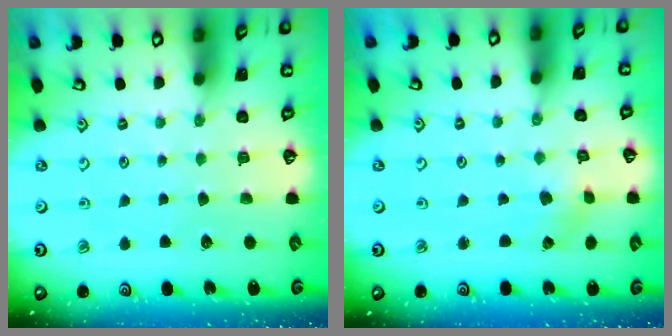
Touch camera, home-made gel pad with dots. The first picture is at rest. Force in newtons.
{"total": 0.7, "press": 0.7, "slide": 0.2}